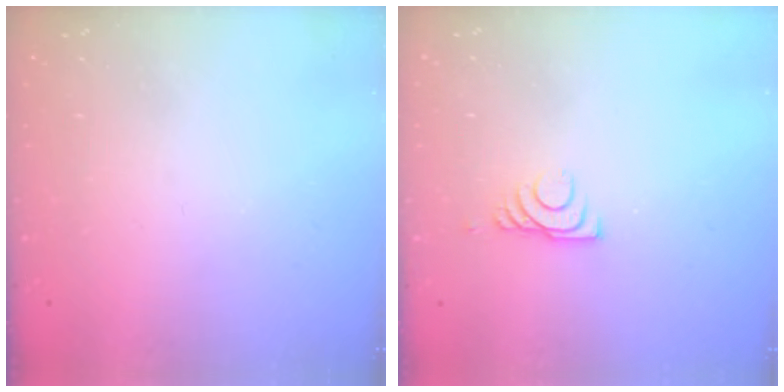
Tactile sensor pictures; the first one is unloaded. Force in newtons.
{"total": 5.9, "press": 5.9, "slide": 0.9}